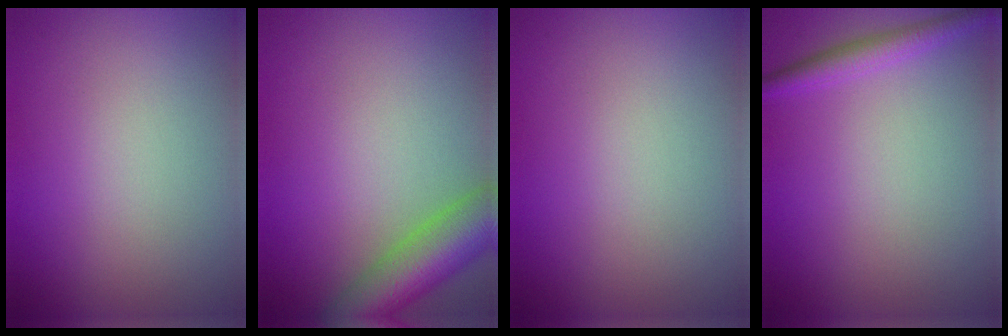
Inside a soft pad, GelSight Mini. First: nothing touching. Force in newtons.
{"total": 7.1, "press": 7.1, "slide": 0.4}
{"total": 0.0}
{"total": 2.1, "press": 2.1, "slide": 0.1}